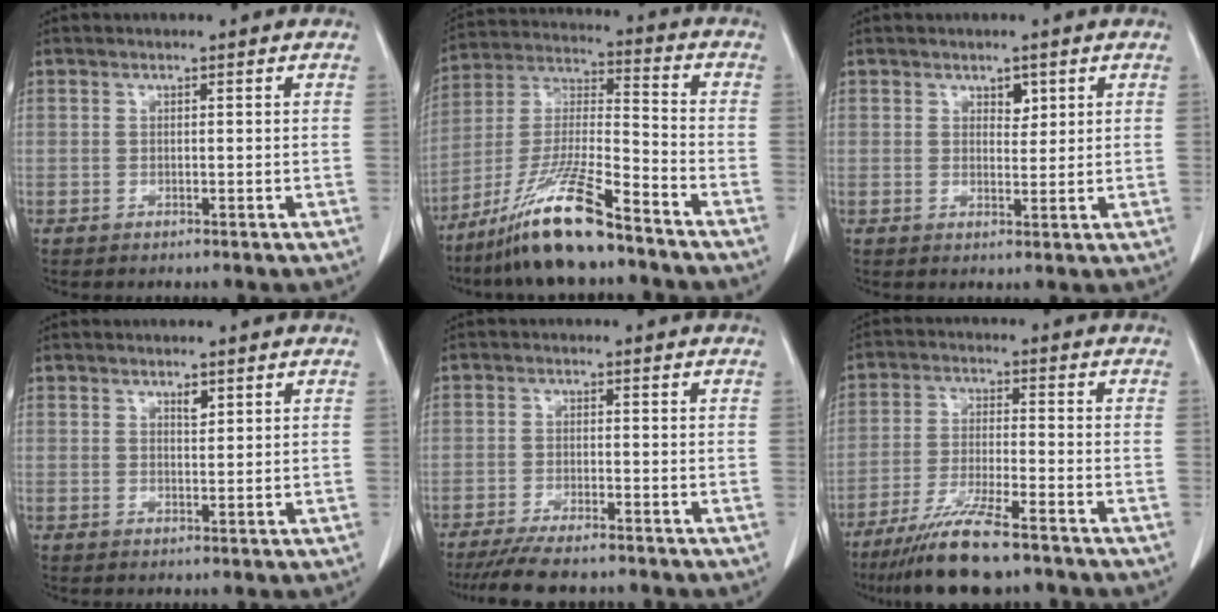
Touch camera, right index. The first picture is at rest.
{"total": 14.6, "force": [-10.6, 1.0, 10.0], "torque": [-0.207, -0.021, -0.194]}
{"total": 2.0, "force": [1.1, 1.2, 1.1], "torque": [-0.012, -0.003, 0.018]}
{"total": 1.3, "force": [0.9, 0.5, 0.9], "torque": [-0.013, -0.004, 0.014]}
{"total": 8.7, "force": [-7.6, 1.1, 4.2], "torque": [-0.061, -0.018, -0.119]}
{"total": 10.4, "force": [-8.1, 0.7, 6.6], "torque": [-0.120, -0.029, -0.140]}